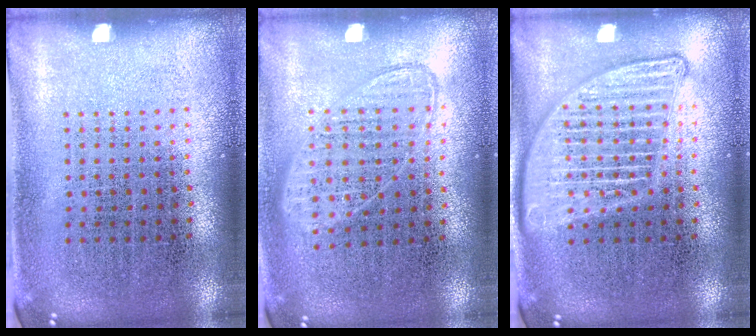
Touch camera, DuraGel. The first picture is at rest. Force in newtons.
{"total": 0.9, "press": 0.8, "slide": 0.3}
{"total": 2.9, "press": 2.9, "slide": 0.3}